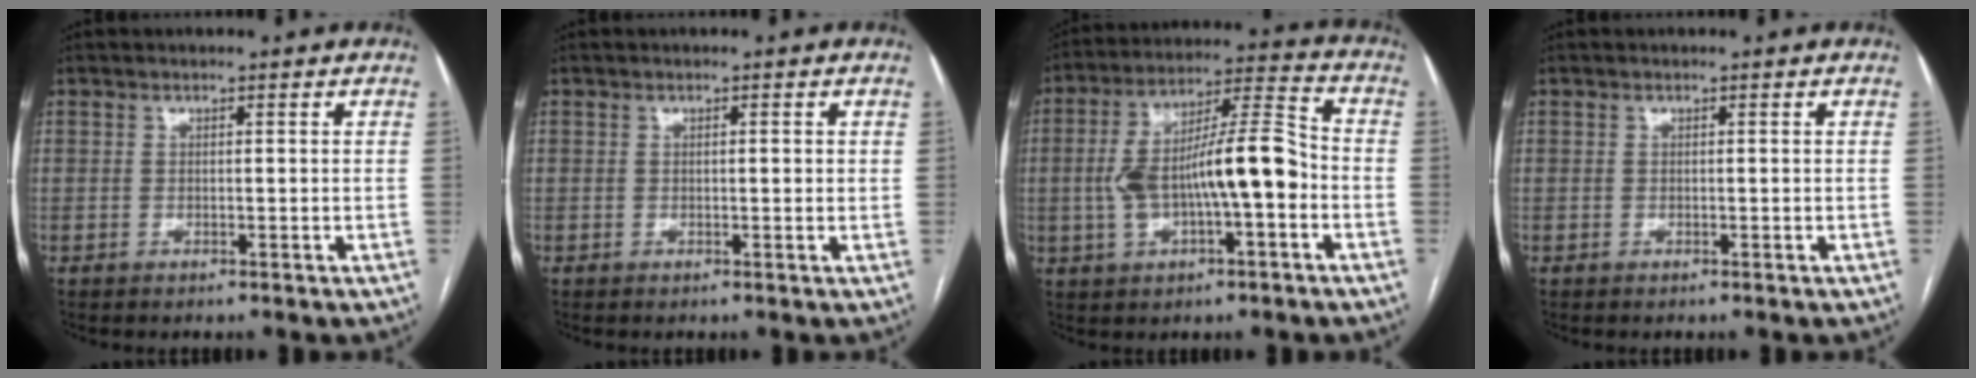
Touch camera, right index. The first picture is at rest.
{"total": 0.9, "force": [0.2, 0.2, 0.8], "torque": [-0.013, 0.001, 0.002]}
{"total": 14.2, "force": [-2.4, 3.5, 13.6], "torque": [-0.247, 0.031, -0.035]}
{"total": 0.0}